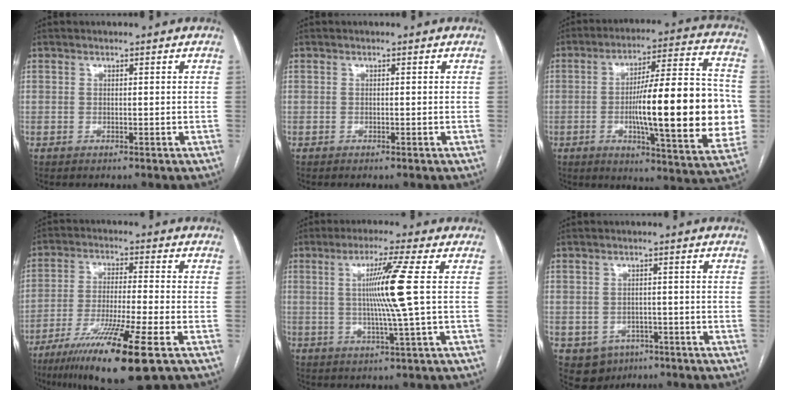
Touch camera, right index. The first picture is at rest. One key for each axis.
{"total": 0.0}
{"total": 23.1, "fx": -2.3, "fy": 3.4, "fz": 22.8, "tx": -0.295, "ty": 0.016, "tz": -0.029}
{"total": 15.2, "fx": -8.9, "fy": -0.1, "fz": 12.4, "tx": -0.225, "ty": -0.043, "tz": -0.154}
{"total": 8.7, "fx": 0.9, "fy": -2.3, "fz": 8.3, "tx": -0.154, "ty": -0.004, "tz": 0.026}
{"total": 5.7, "fx": -2.8, "fy": 4.8, "fz": 1.3, "tx": -0.021, "ty": 0.007, "tz": -0.030}